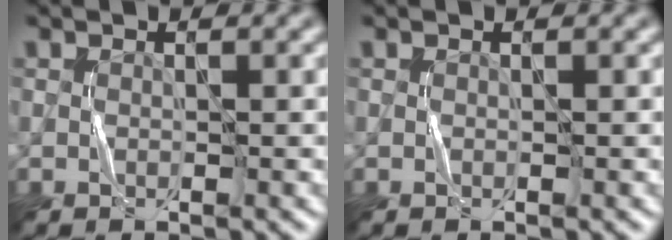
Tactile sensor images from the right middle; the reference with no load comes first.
{"total": 0.0}